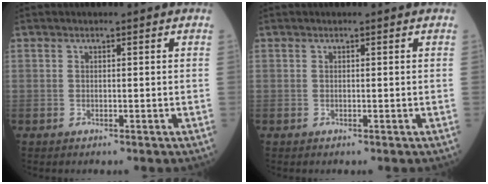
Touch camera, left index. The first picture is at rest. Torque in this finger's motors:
{"motor_torque": [-0.20, 0.27, 0.00, -0.01]}